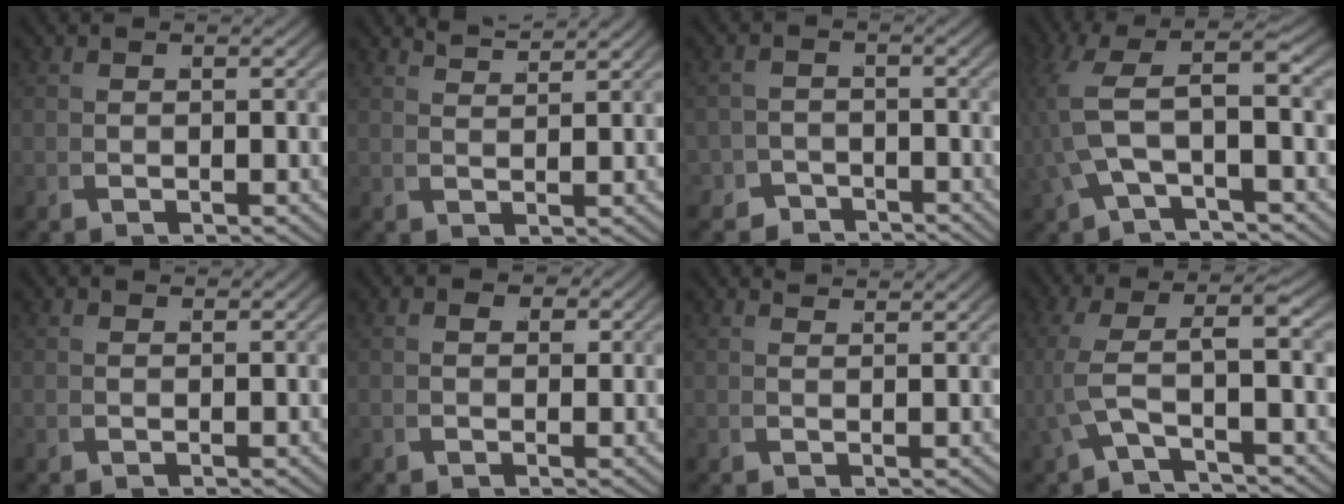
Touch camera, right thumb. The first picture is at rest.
{"total": 3.1, "force": [3.1, -0.1, 0.3], "torque": [0.006, 0.005, 0.058]}
{"total": 3.5, "force": [-3.1, 1.5, 0.0], "torque": [0.016, -0.020, -0.053]}
{"total": 6.5, "force": [0.8, 2.8, 5.8], "torque": [-0.127, -0.004, 0.022]}
{"total": 0.7, "force": [0.6, -0.1, -0.2], "torque": [0.005, -0.003, 0.014]}
{"total": 1.0, "force": [0.6, 0.8, 0.2], "torque": [0.002, -0.007, 0.011]}
{"total": 1.8, "force": [1.8, -0.2, 0.0], "torque": [0.006, 0.002, 0.033]}
{"total": 5.5, "force": [-0.1, 1.7, 5.2], "torque": [-0.111, -0.001, 0.005]}